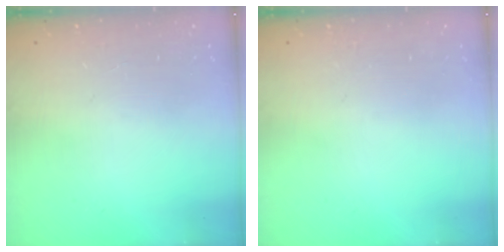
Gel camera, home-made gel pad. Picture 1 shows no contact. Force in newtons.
{"total": 0.0}